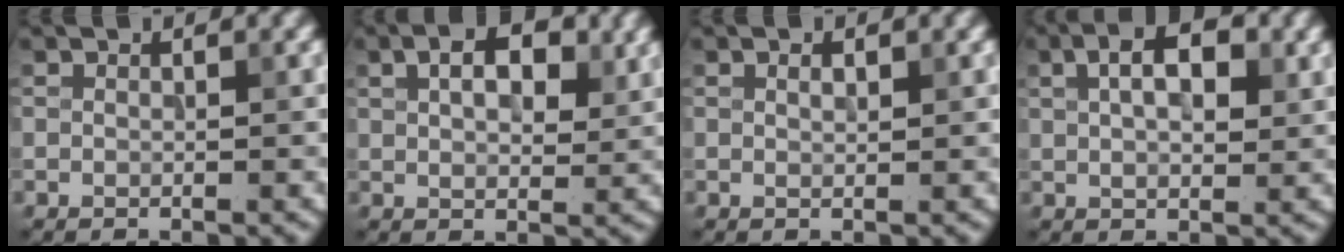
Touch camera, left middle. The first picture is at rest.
{"total": 4.8, "force": [1.8, 2.6, 3.6], "torque": [-0.053, 0.001, 0.028]}
{"total": 0.9, "force": [0.4, 0.3, 0.7], "torque": [-0.013, 0.000, 0.007]}
{"total": 5.4, "force": [1.8, 2.8, 4.3], "torque": [-0.066, 0.008, 0.022]}